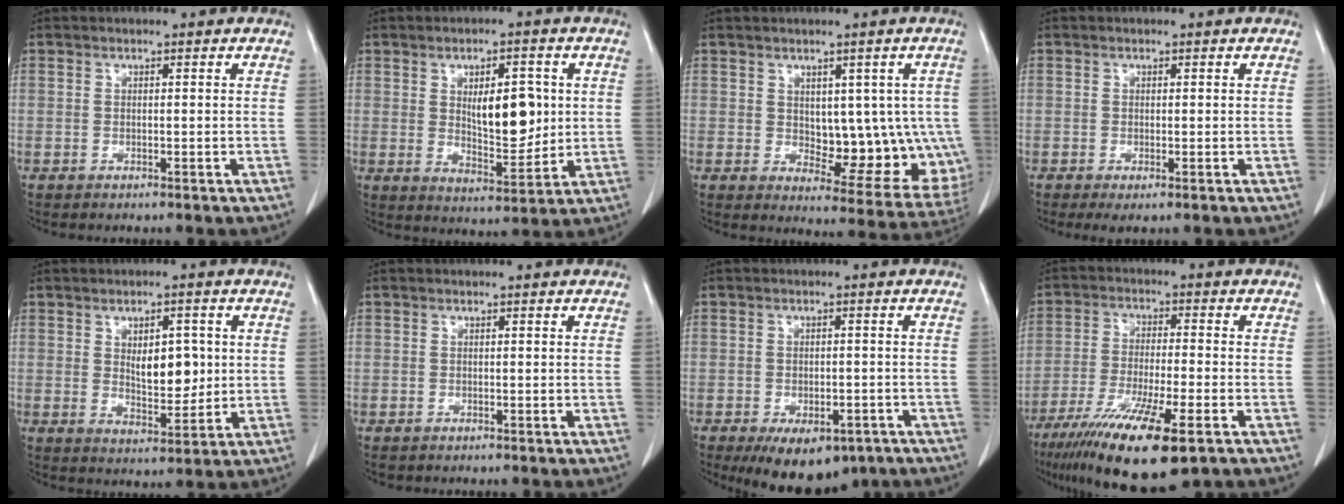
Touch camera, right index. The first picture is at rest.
{"total": 9.2, "force": [1.6, 3.6, 8.2], "torque": [-0.124, -0.002, 0.035]}
{"total": 12.0, "force": [0.1, 6.2, 10.2], "torque": [-0.110, 0.005, 0.021]}
{"total": 1.5, "force": [-0.7, 0.4, 1.3], "torque": [-0.021, -0.004, -0.007]}
{"total": 6.7, "force": [1.1, 3.0, 5.8], "torque": [-0.090, -0.003, 0.026]}
{"total": 0.6, "force": [-0.2, 0.6, 0.0], "torque": [-0.004, 0.006, -0.003]}
{"total": 11.1, "force": [-7.4, 5.9, 5.9], "torque": [-0.084, -0.006, -0.100]}
{"total": 15.9, "force": [-9.7, 2.2, 12.4], "torque": [-0.215, -0.042, -0.163]}